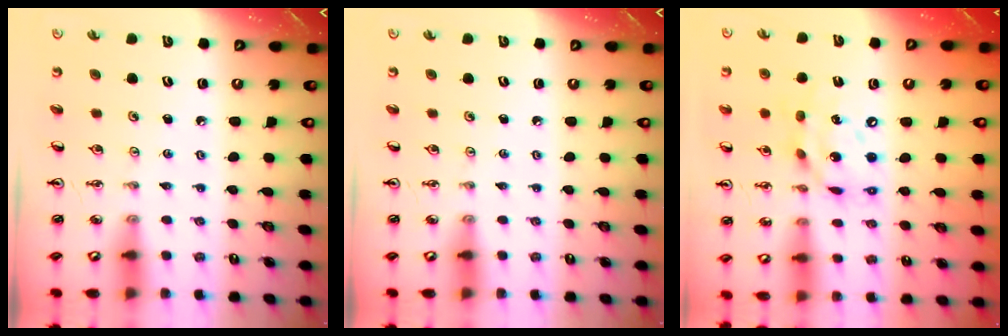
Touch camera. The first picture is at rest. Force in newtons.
{"total": 0.0}
{"total": 14.1, "press": 14.0, "slide": 1.2}